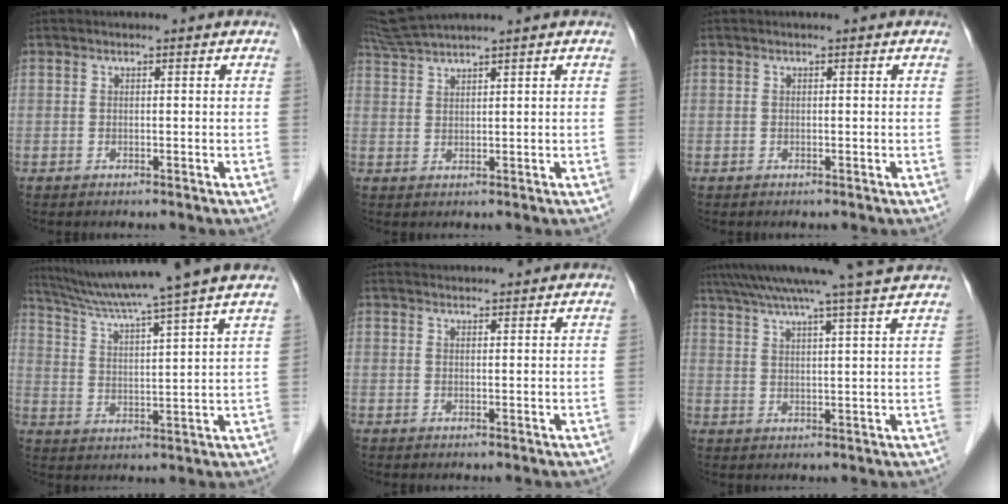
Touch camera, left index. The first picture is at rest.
{"total": 5.2, "force": [4.7, -1.4, 1.9], "torque": [-0.045, 0.019, 0.096]}
{"total": 0.0}
{"total": 16.2, "force": [13.8, -2.1, 8.2], "torque": [-0.141, -0.001, 0.203]}
{"total": 5.2, "force": [5.1, 0.7, 0.7], "torque": [-0.009, 0.032, 0.065]}
{"total": 18.7, "force": [16.3, -1.0, 9.0], "torque": [-0.159, 0.015, 0.227]}